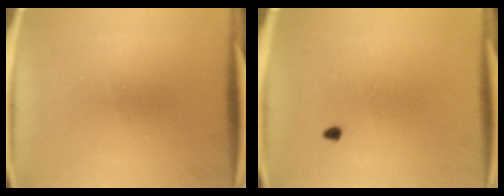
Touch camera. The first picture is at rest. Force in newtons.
{"total": 0.7}